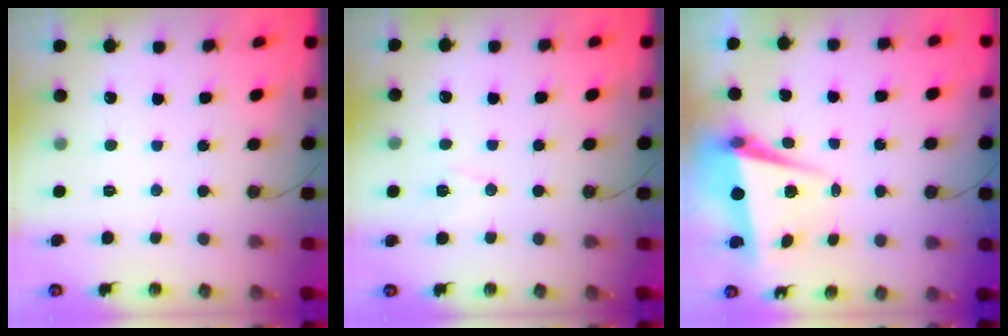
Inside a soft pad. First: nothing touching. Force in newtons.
{"total": 7.2, "press": 5.7, "slide": 4.5}
{"total": 5.9, "press": 5.6, "slide": 2.0}